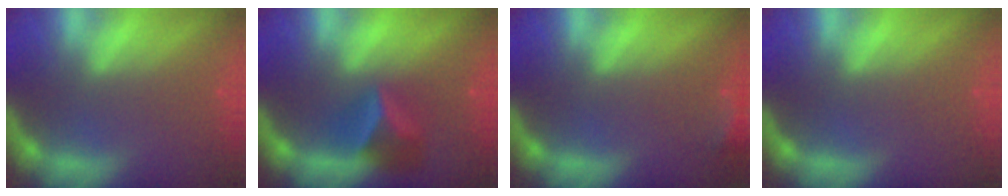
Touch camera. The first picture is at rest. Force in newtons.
{"total": 4.4}
{"total": 2.4}
{"total": 0.0}